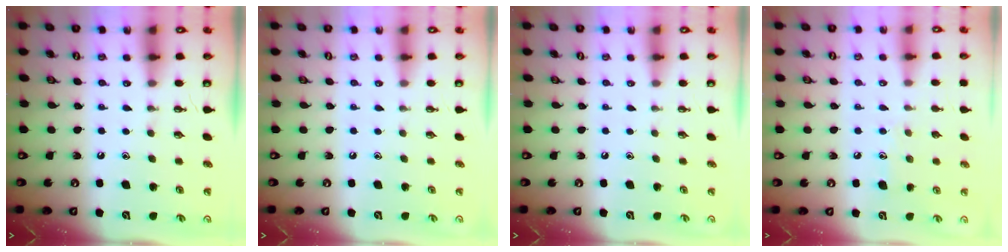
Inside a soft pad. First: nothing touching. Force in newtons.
{"total": 0.0}
{"total": 0.0}
{"total": 6.7, "press": 6.7, "slide": 0.6}